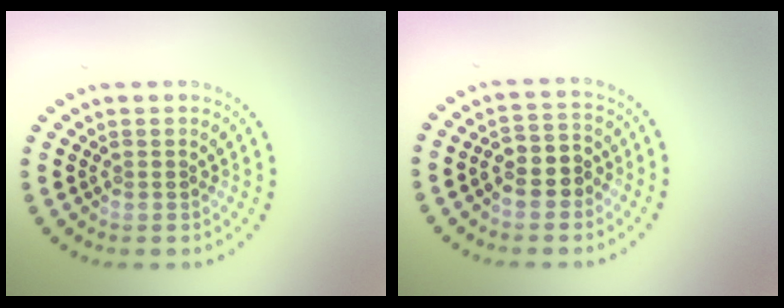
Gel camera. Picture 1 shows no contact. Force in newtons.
{"total": 2.9, "press": 2.7, "slide": 1.0}